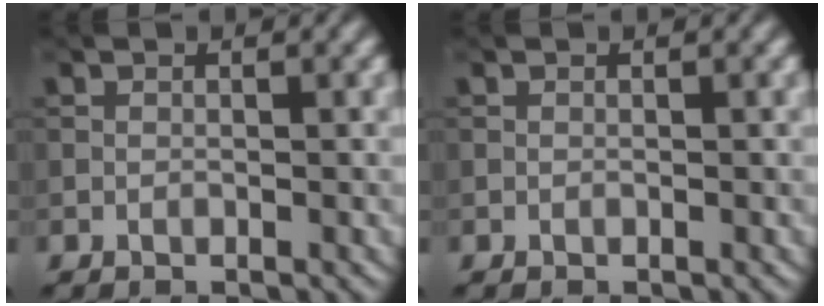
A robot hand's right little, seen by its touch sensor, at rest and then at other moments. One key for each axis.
{"total": 0.0}